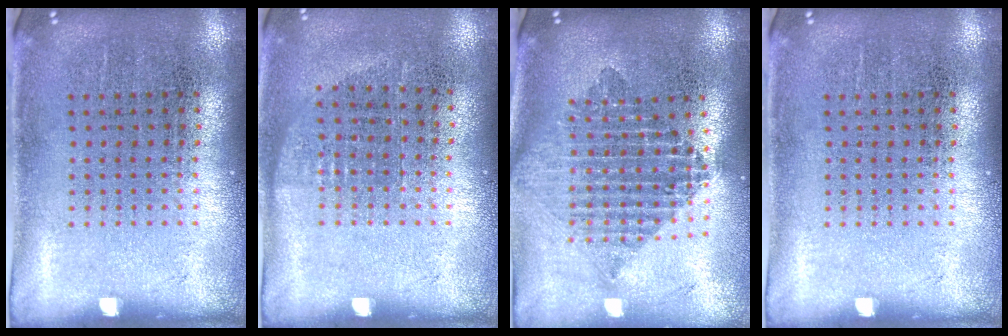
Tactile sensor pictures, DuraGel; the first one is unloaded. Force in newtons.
{"total": 0.6, "press": 0.6, "slide": 0.3}
{"total": 2.1, "press": 1.7, "slide": 1.3}
{"total": 0.0}